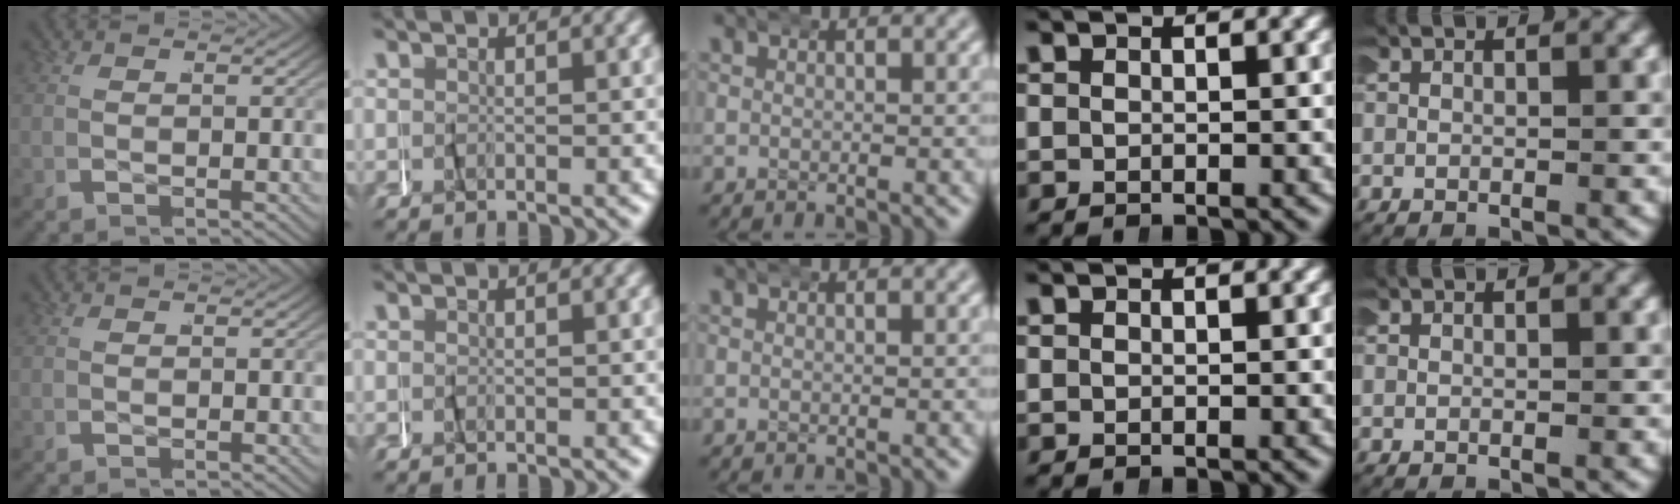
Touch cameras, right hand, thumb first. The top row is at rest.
{}